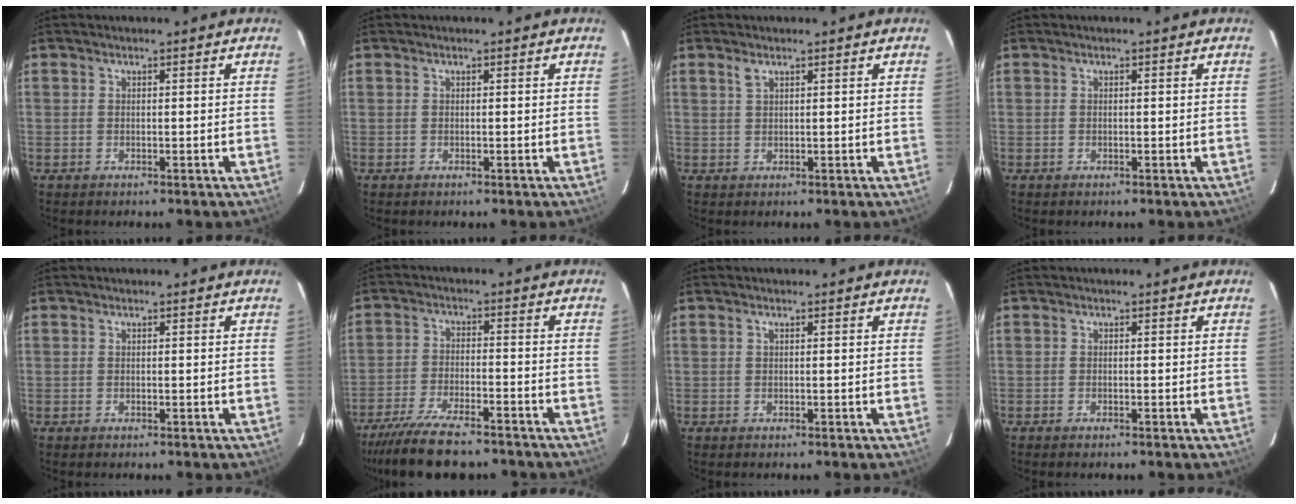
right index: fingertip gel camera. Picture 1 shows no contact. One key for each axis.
{"total": 0.0}
{"total": 1.2, "fx": 0.8, "fy": 0.4, "fz": 0.8, "tx": -0.017, "ty": 0.003, "tz": 0.017}
{"total": 0.0}
{"total": 0.0}
{"total": 14.3, "fx": -12.0, "fy": 3.5, "fz": 7.0, "tx": -0.157, "ty": -0.023, "tz": -0.201}
{"total": 0.0}
{"total": 0.6, "fx": -0.5, "fy": 0.1, "fz": 0.3, "tx": -0.006, "ty": -0.001, "tz": -0.011}